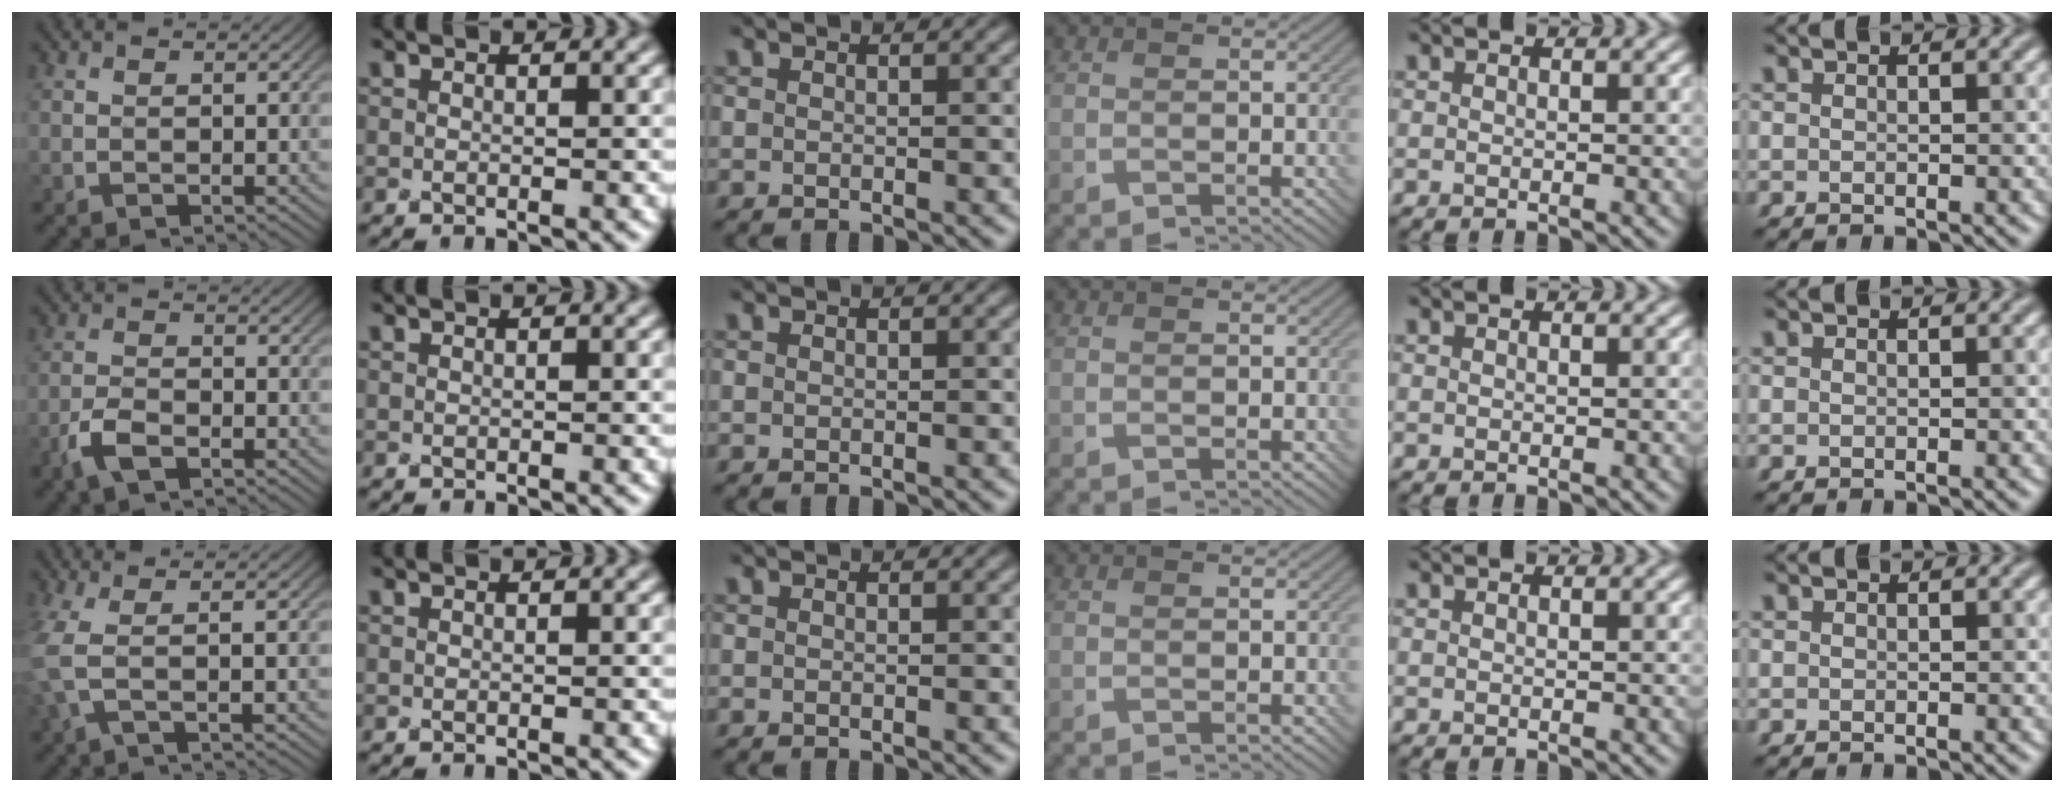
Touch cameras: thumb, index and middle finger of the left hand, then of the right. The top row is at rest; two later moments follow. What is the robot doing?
{"motion": "screw", "object": "bottle cap"}